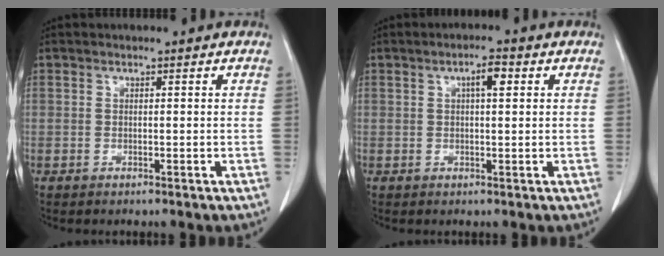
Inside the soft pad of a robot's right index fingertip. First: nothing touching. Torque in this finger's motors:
{"motor_torque": [0.35, 0.11, 0.08, 0.03]}